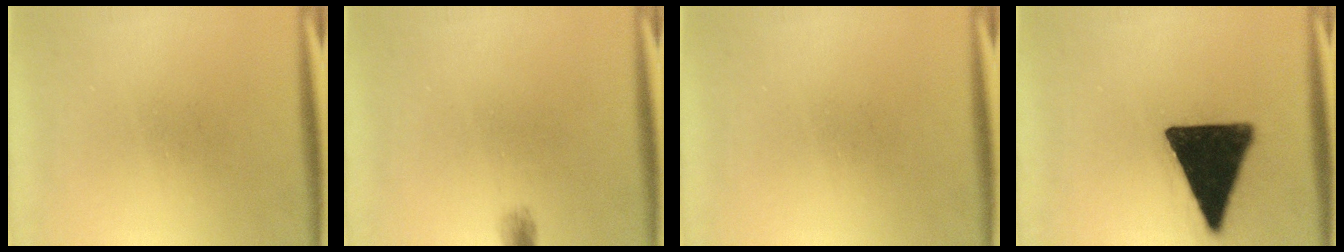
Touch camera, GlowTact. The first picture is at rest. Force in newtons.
{"total": 1.4}
{"total": 0.0}
{"total": 19.1}